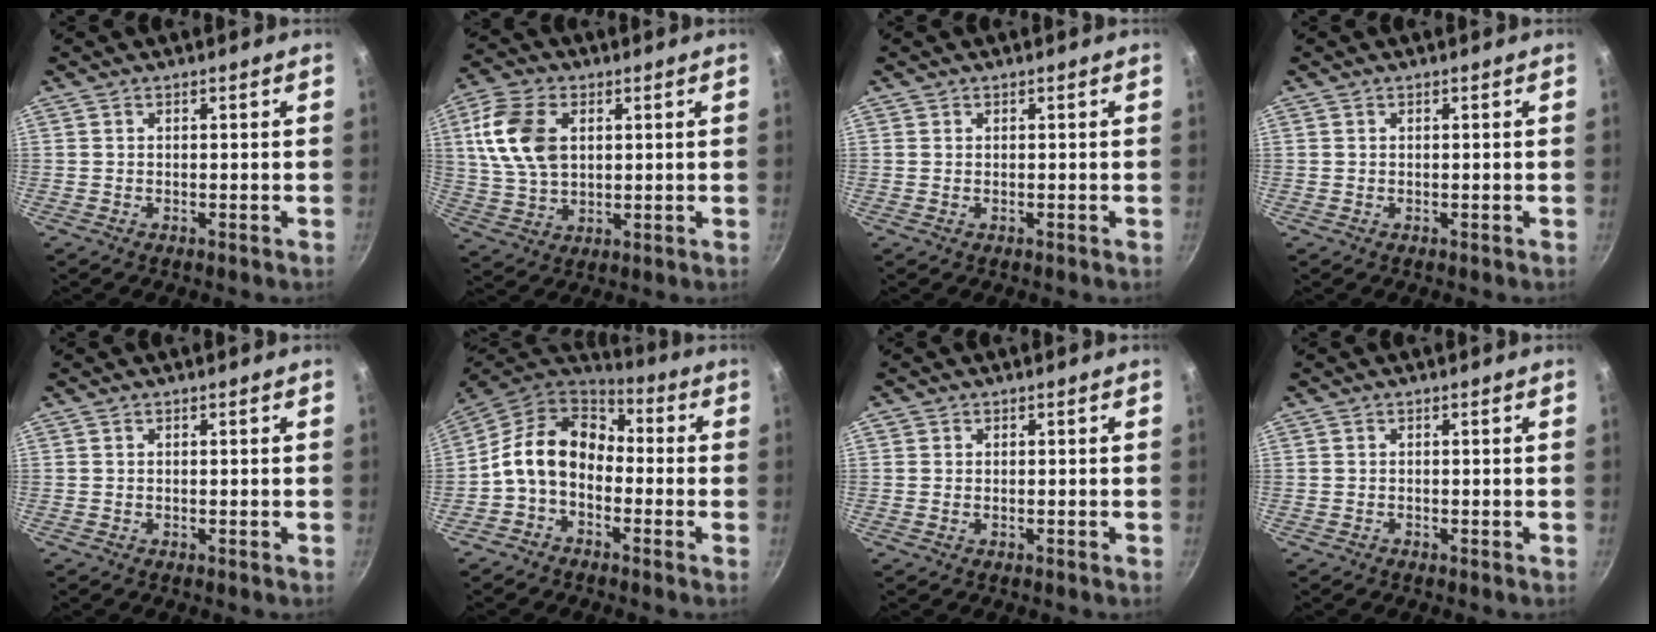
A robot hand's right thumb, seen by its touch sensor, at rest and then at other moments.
{"total": 12.4, "force": [3.1, 8.1, 8.9], "torque": [-0.161, -0.003, 0.061]}
{"total": 0.0}
{"total": 0.0}
{"total": 0.0}
{"total": 13.1, "force": [-1.7, 9.7, 8.7], "torque": [-0.137, 0.047, -0.053]}
{"total": 0.5, "force": [-0.1, 0.5, 0.2], "torque": [-0.003, 0.000, -0.003]}
{"total": 0.0}